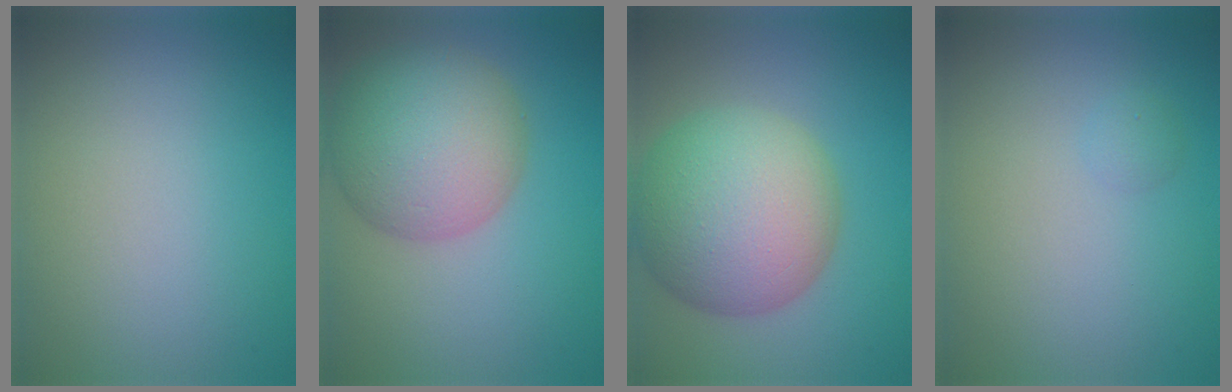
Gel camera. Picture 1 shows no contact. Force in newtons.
{"total": 9.3, "press": 9.3, "slide": 0.2}
{"total": 11.3, "press": 11.3, "slide": 0.4}
{"total": 0.8, "press": 0.8, "slide": 0.0}